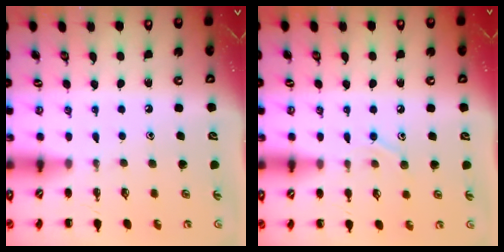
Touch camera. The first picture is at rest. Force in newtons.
{"total": 7.8, "press": 7.6, "slide": 1.6}